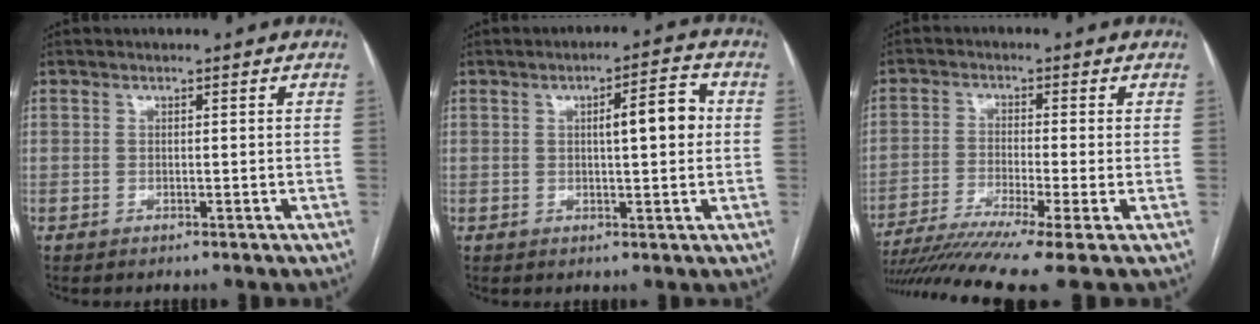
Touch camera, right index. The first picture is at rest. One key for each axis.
{"total": 6.2, "fx": 0.9, "fy": 1.2, "fz": 6.0, "tx": -0.089, "ty": 0.015, "tz": 0.012}
{"total": 12.0, "fx": -9.0, "fy": -1.5, "fz": 7.8, "tx": -0.131, "ty": -0.025, "tz": -0.145}